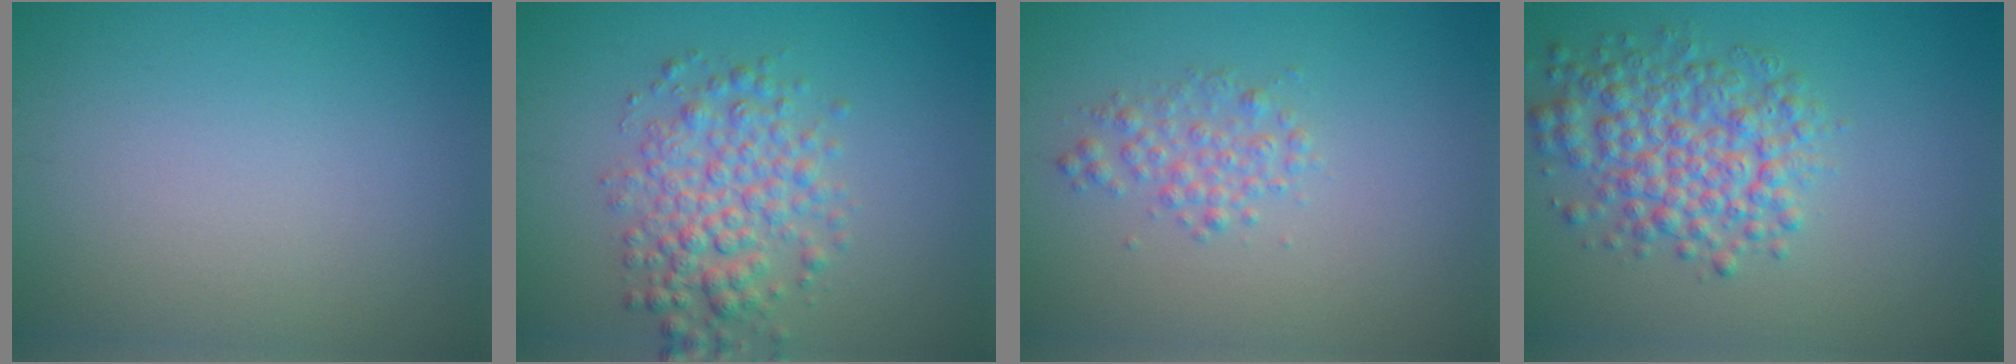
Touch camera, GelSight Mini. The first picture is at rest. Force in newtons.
{"total": 4.4, "press": 4.4, "slide": 0.0}
{"total": 1.9, "press": 1.9, "slide": 0.0}
{"total": 5.2, "press": 5.2, "slide": 0.1}